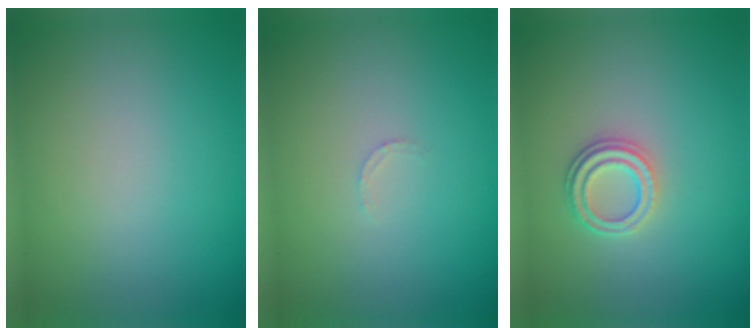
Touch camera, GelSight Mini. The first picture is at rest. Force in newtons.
{"total": 0.7, "press": 0.6, "slide": 0.3}
{"total": 2.4, "press": 2.0, "slide": 1.2}